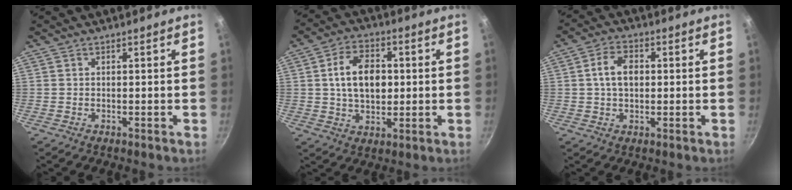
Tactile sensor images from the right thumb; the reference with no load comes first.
{"total": 11.2, "force": [1.2, 7.4, 8.3], "torque": [-0.122, 0.007, 0.016]}
{"total": 6.3, "force": [0.7, 4.2, 4.7], "torque": [-0.071, 0.011, 0.006]}